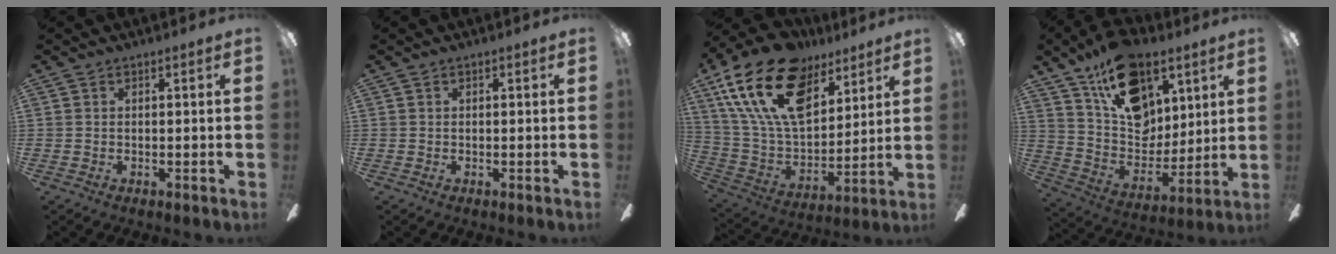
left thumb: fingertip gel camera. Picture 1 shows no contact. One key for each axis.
{"total": 0.0}
{"total": 23.6, "fx": 13.0, "fy": 13.0, "fz": 14.8, "tx": -0.297, "ty": -0.064, "tz": 0.231}
{"total": 21.4, "fx": 12.0, "fy": 13.5, "fz": 11.5, "tx": -0.190, "ty": -0.060, "tz": 0.223}